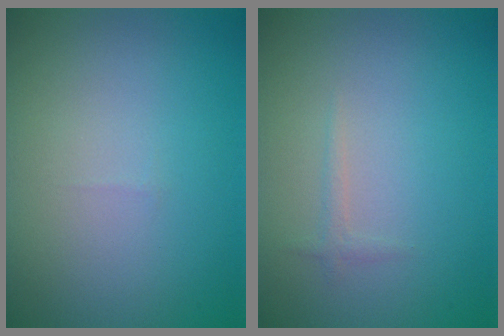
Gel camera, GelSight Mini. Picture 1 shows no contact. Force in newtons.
{"total": 0.7, "press": 0.7, "slide": 0.1}